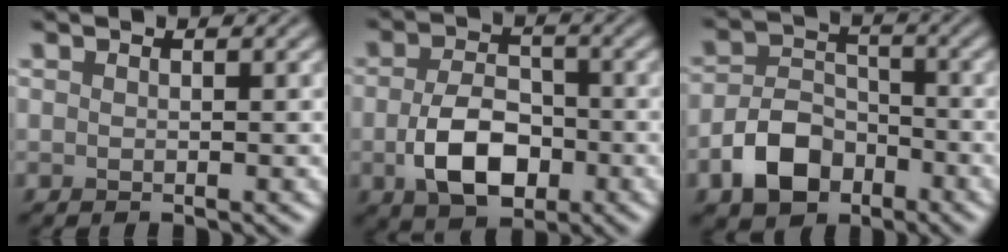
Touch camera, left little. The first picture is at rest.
{"total": 6.0, "force": [-1.8, 3.8, 4.4], "torque": [-0.090, -0.008, -0.035]}
{"total": 5.3, "force": [-3.0, 3.4, 2.7], "torque": [-0.047, 0.000, -0.062]}